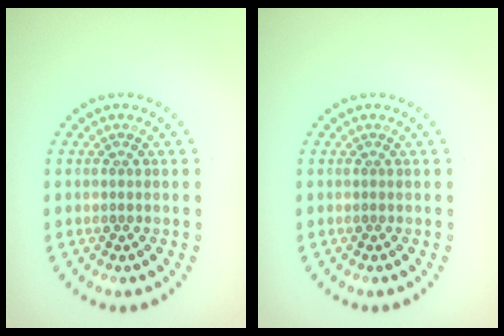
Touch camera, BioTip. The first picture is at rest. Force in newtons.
{"total": 0.0}